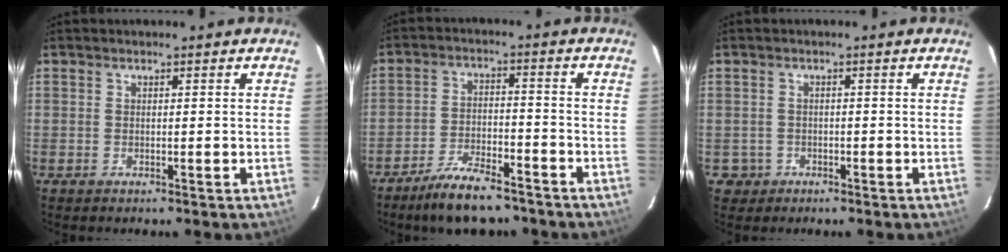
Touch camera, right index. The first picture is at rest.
{"total": 10.8, "force": [-8.9, 3.5, 5.1], "torque": [-0.115, 0.000, -0.145]}
{"total": 2.9, "force": [-1.0, 2.8, 0.1], "torque": [-0.009, 0.011, -0.010]}